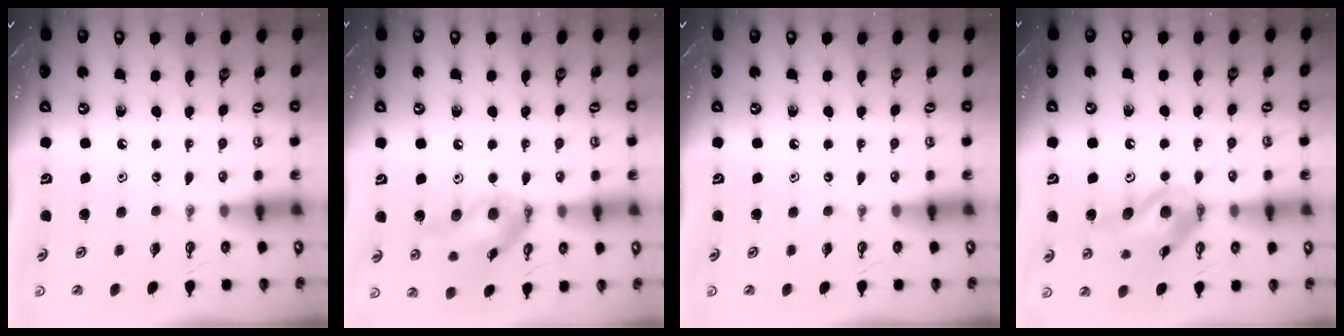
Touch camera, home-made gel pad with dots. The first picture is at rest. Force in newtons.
{"total": 14.1, "press": 13.6, "slide": 3.8}
{"total": 0.0}
{"total": 11.4, "press": 11.3, "slide": 1.2}